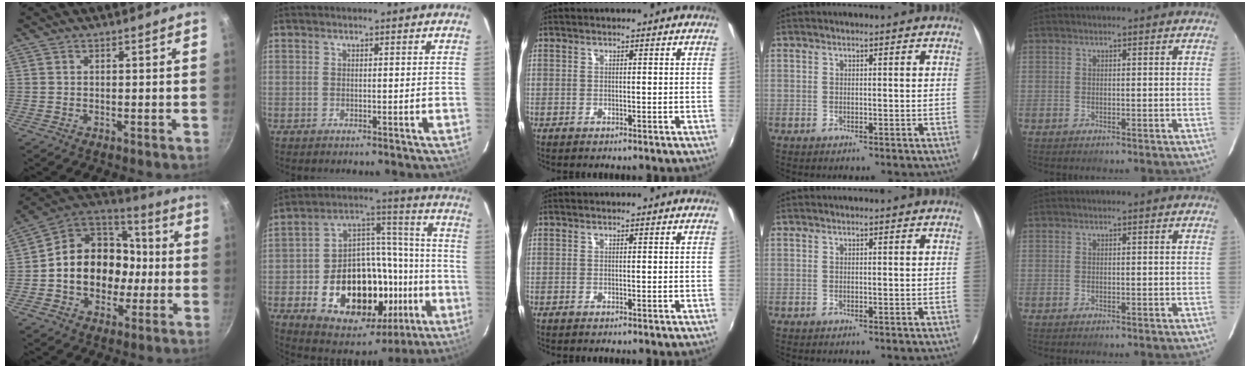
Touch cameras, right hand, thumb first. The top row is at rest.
{"thumb": {"total": 18.8, "force": [-1.6, 15.1, 11.0], "torque": [-0.148, 0.046, -0.033]}, "index": {"total": 26.2, "force": [-9.2, 17.1, 17.5], "torque": [-0.318, 0.034, -0.113]}}